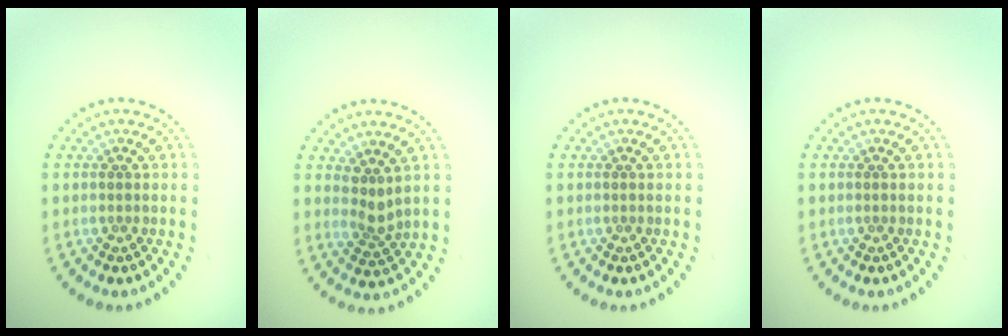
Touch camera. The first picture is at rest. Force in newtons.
{"total": 1.9, "press": 1.5, "slide": 1.3}
{"total": 0.0}
{"total": 0.0}